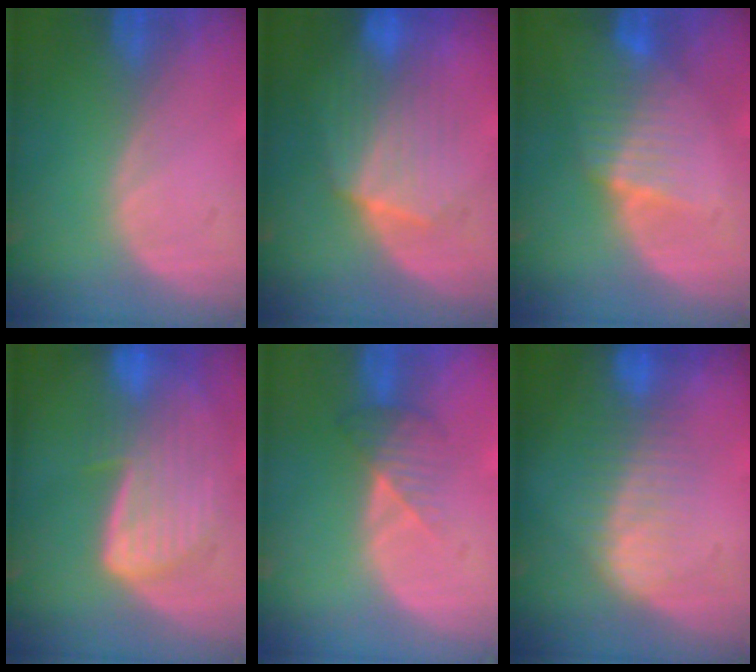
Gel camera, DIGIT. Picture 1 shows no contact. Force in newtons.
{"total": 7.0, "press": 6.9, "slide": 1.3}
{"total": 6.6, "press": 5.8, "slide": 3.2}
{"total": 8.2, "press": 7.5, "slide": 3.4}
{"total": 3.4, "press": 3.2, "slide": 1.1}
{"total": 7.3, "press": 6.2, "slide": 3.8}